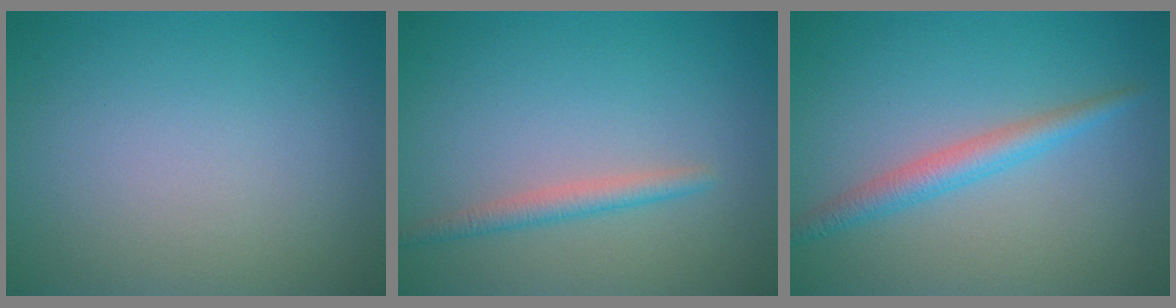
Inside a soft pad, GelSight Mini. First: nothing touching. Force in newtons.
{"total": 1.9, "press": 1.9, "slide": 0.0}
{"total": 2.6, "press": 2.6, "slide": 0.0}